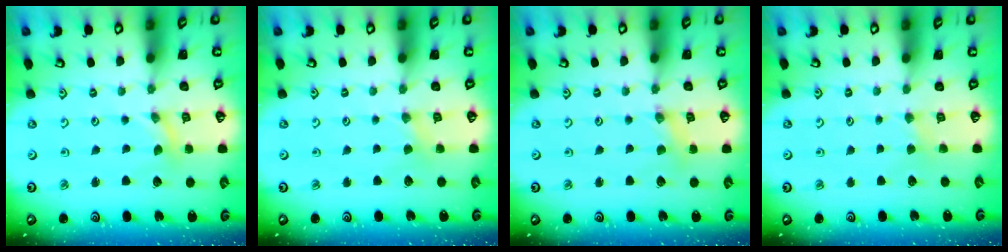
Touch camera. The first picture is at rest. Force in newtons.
{"total": 1.4, "press": 1.4, "slide": 0.4}
{"total": 1.6, "press": 1.6, "slide": 0.2}
{"total": 2.2, "press": 2.2, "slide": 0.3}